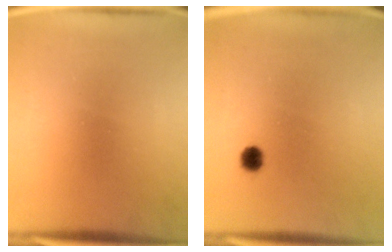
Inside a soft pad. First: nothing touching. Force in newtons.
{"total": 1.9}